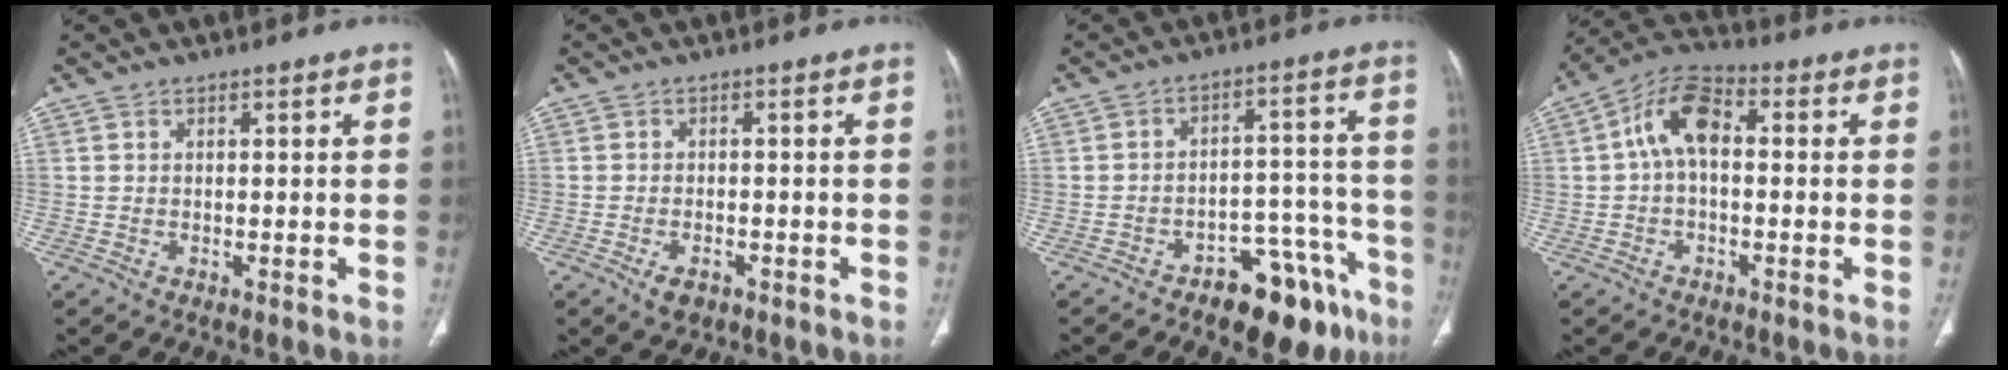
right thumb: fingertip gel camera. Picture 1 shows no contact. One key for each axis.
{"total": 3.1, "fx": -1.7, "fy": 1.8, "fz": 1.8, "tx": -0.030, "ty": 0.003, "tz": -0.024}
{"total": 13.4, "fx": -9.1, "fy": 6.4, "fz": 7.4, "tx": -0.047, "ty": 0.087, "tz": -0.128}
{"total": 9.1, "fx": 0.6, "fy": 5.2, "fz": 7.4, "tx": -0.128, "ty": 0.029, "tz": -0.002}